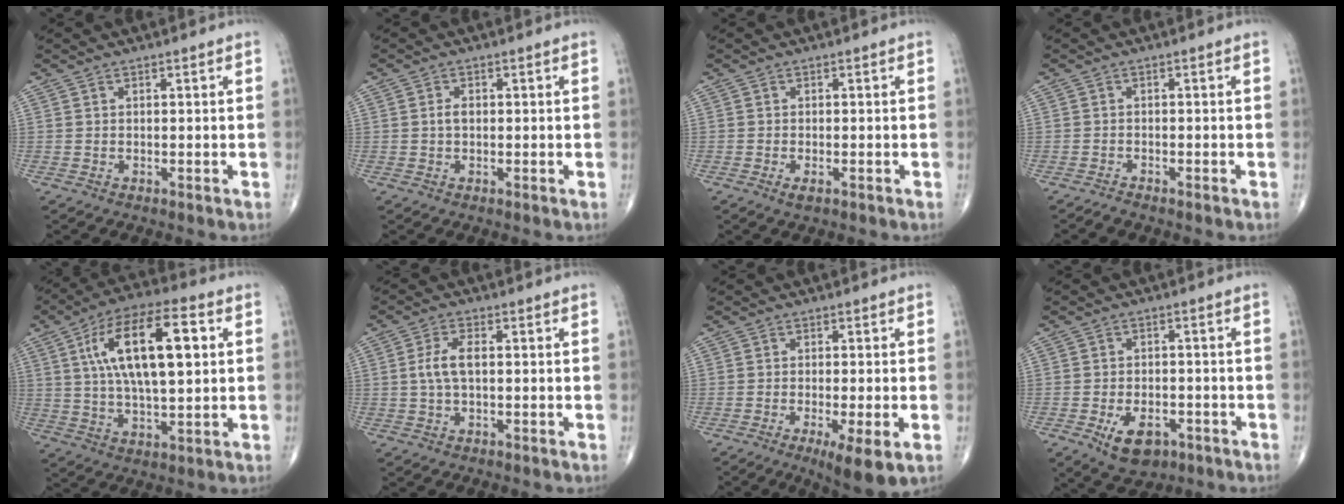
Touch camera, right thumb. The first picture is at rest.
{"total": 1.5, "force": [0.0, 1.0, 1.1], "torque": [-0.020, 0.004, -0.002]}
{"total": 1.5, "force": [-0.7, 0.7, 1.1], "torque": [-0.020, -0.001, -0.013]}
{"total": 1.1, "force": [-1.1, 0.1, 0.3], "torque": [-0.014, 0.002, -0.021]}
{"total": 18.6, "force": [4.4, 7.3, 16.6], "torque": [-0.282, 0.012, 0.072]}
{"total": 4.6, "force": [0.2, 2.2, 4.0], "torque": [-0.093, 0.009, 0.001]}
{"total": 7.8, "force": [-3.0, 1.6, 7.0], "torque": [-0.110, -0.016, -0.045]}
{"total": 7.6, "force": [-3.5, 4.6, 4.9], "torque": [-0.067, 0.014, -0.047]}